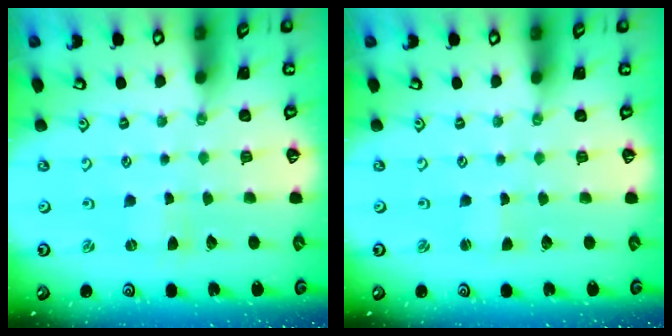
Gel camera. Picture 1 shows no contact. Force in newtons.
{"total": 0.6, "press": 0.6, "slide": 0.0}